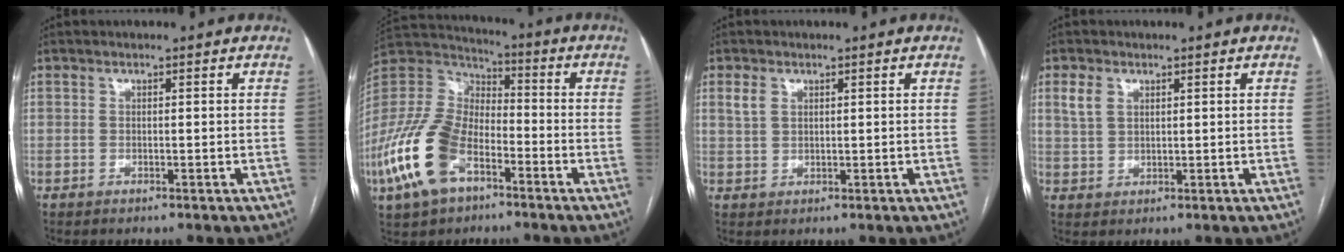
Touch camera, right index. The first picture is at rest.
{"total": 16.9, "force": [-7.8, 9.1, 11.9], "torque": [-0.268, 0.004, -0.151]}
{"total": 2.3, "force": [1.2, 1.5, 1.2], "torque": [-0.034, 0.010, 0.030]}
{"total": 3.2, "force": [1.6, 2.1, 1.8], "torque": [-0.046, 0.012, 0.040]}